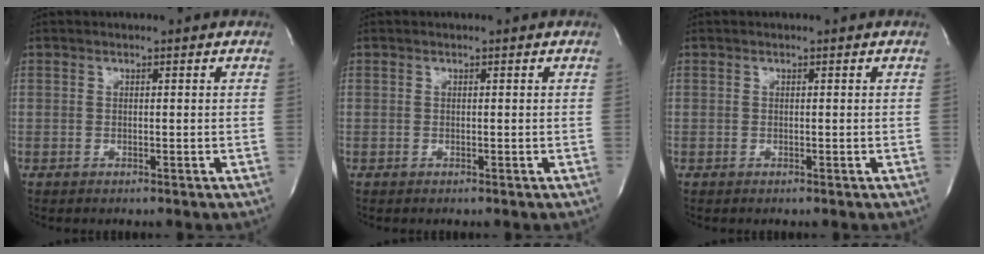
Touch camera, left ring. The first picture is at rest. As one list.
[{"total": 0.0}, {"total": 0.0}]